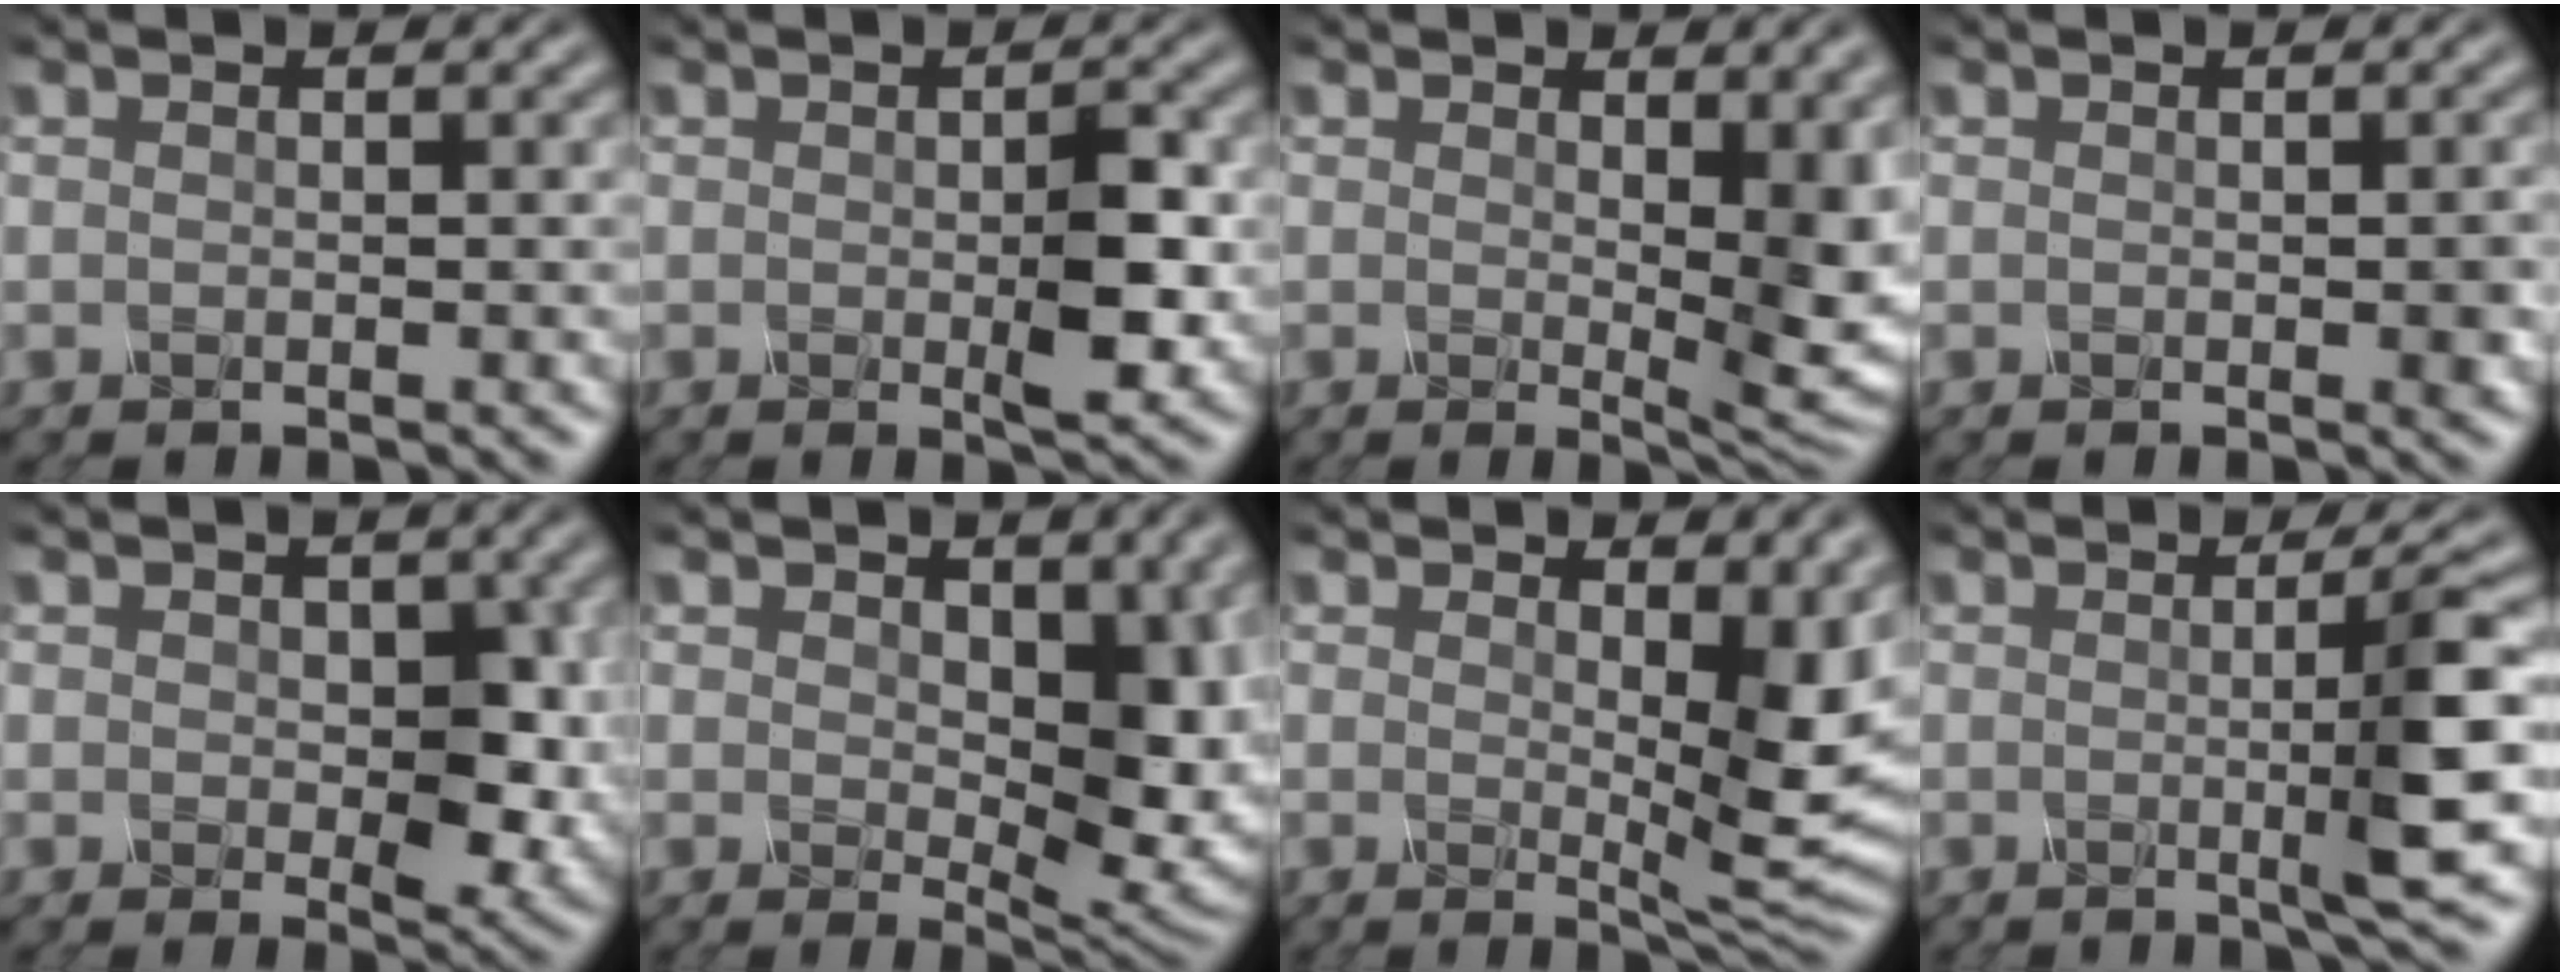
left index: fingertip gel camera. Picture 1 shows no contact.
{"total": 3.2, "force": [-0.6, 0.6, 3.1], "torque": [-0.063, -0.001, -0.006]}
{"total": 9.0, "force": [0.3, 4.0, 8.0], "torque": [-0.112, -0.003, 0.015]}
{"total": 1.2, "force": [-0.5, 0.1, 1.1], "torque": [-0.025, 0.000, -0.002]}
{"total": 4.6, "force": [-0.4, 2.7, 3.7], "torque": [-0.058, -0.003, -0.001]}
{"total": 8.5, "force": [0.2, 5.0, 6.9], "torque": [-0.111, -0.007, 0.016]}
{"total": 9.4, "force": [0.7, 3.7, 8.6], "torque": [-0.136, -0.002, 0.019]}
{"total": 4.8, "force": [-0.2, 0.2, 4.8], "torque": [-0.077, -0.001, -0.005]}